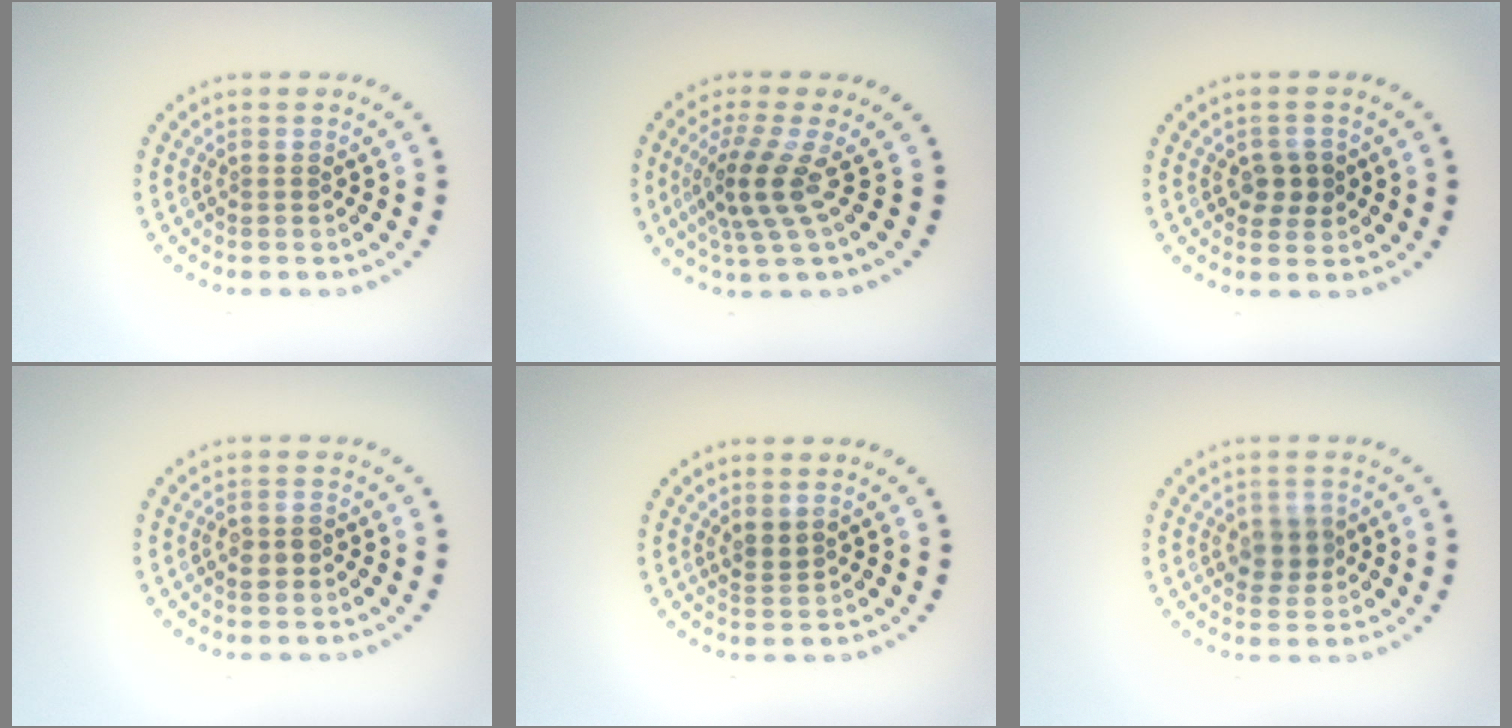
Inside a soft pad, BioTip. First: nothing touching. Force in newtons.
{"total": 3.8, "press": 2.7, "slide": 2.6}
{"total": 2.2, "press": 2.2, "slide": 0.6}
{"total": 1.6, "press": 1.4, "slide": 0.7}
{"total": 1.4, "press": 1.1, "slide": 0.8}
{"total": 2.6, "press": 2.5, "slide": 0.8}